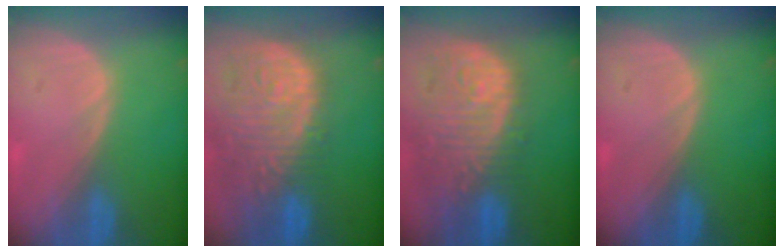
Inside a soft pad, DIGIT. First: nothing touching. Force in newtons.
{"total": 14.5, "press": 11.9, "slide": 8.2}
{"total": 13.5, "press": 11.4, "slide": 7.3}
{"total": 0.0}